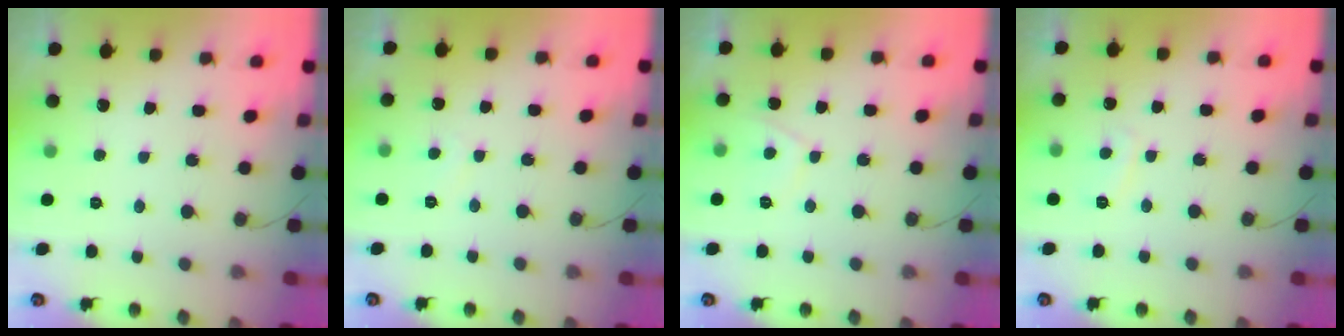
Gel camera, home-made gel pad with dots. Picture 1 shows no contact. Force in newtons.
{"total": 2.5, "press": 2.4, "slide": 0.5}
{"total": 2.4, "press": 2.3, "slide": 0.5}
{"total": 2.2, "press": 2.2, "slide": 0.6}